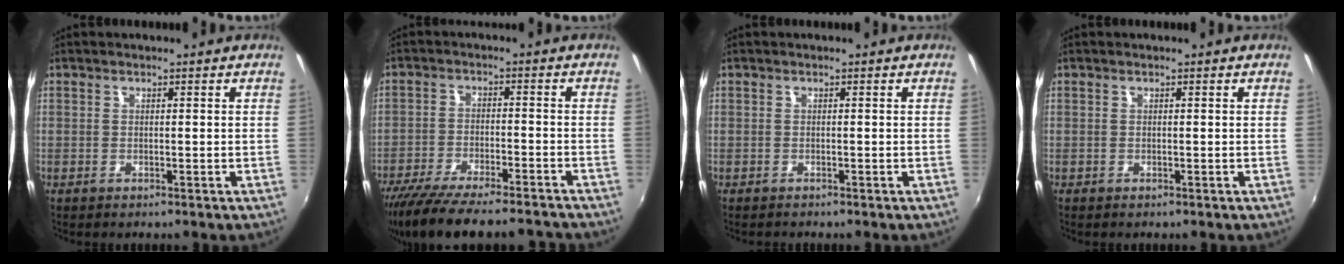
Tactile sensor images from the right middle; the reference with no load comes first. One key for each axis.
{"total": 17.9, "fx": -15.5, "fy": 3.3, "fz": 8.3, "tx": -0.162, "ty": -0.028, "tz": -0.238}
{"total": 0.5, "fx": -0.5, "fy": 0.1, "fz": 0.0, "tx": -0.001, "ty": -0.001, "tz": -0.010}
{"total": 0.0}